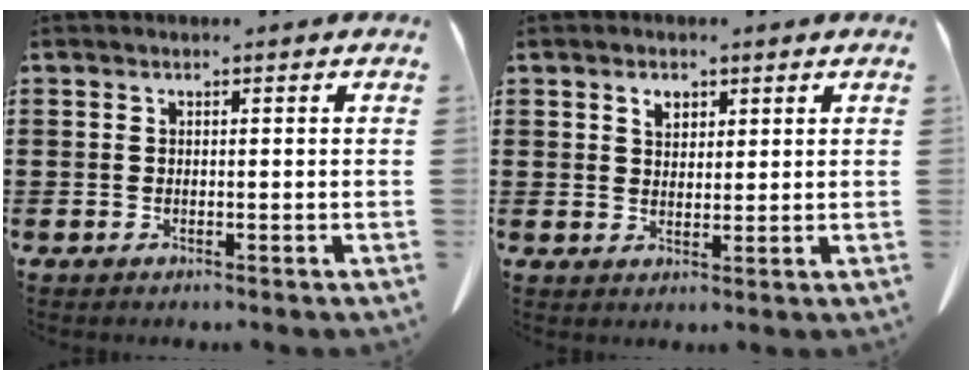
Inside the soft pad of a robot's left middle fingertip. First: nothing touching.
{"total": 2.6, "force": [1.6, 1.6, 1.2], "torque": [-0.021, 0.001, 0.028]}